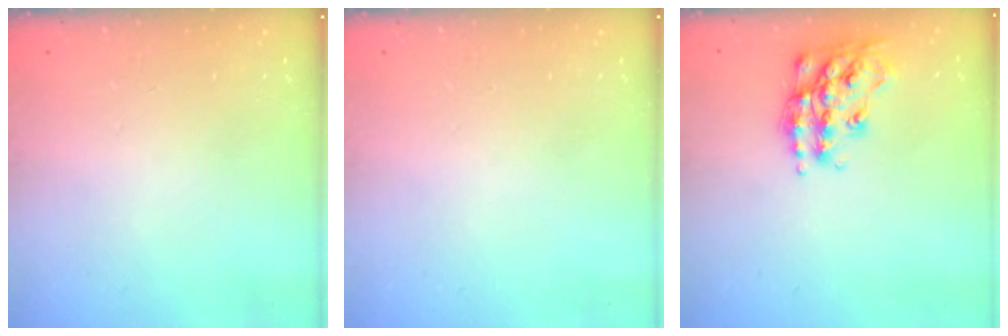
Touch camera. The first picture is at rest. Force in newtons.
{"total": 0.0}
{"total": 16.6, "press": 16.5, "slide": 1.0}